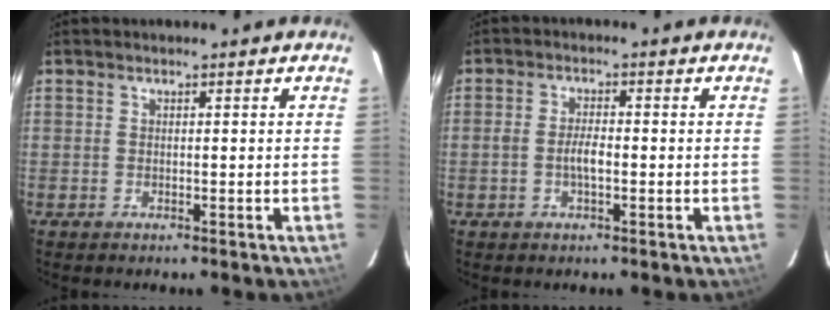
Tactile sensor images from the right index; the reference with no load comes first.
{"total": 3.2, "force": [-0.8, 1.1, 2.9], "torque": [-0.059, 0.003, -0.015]}